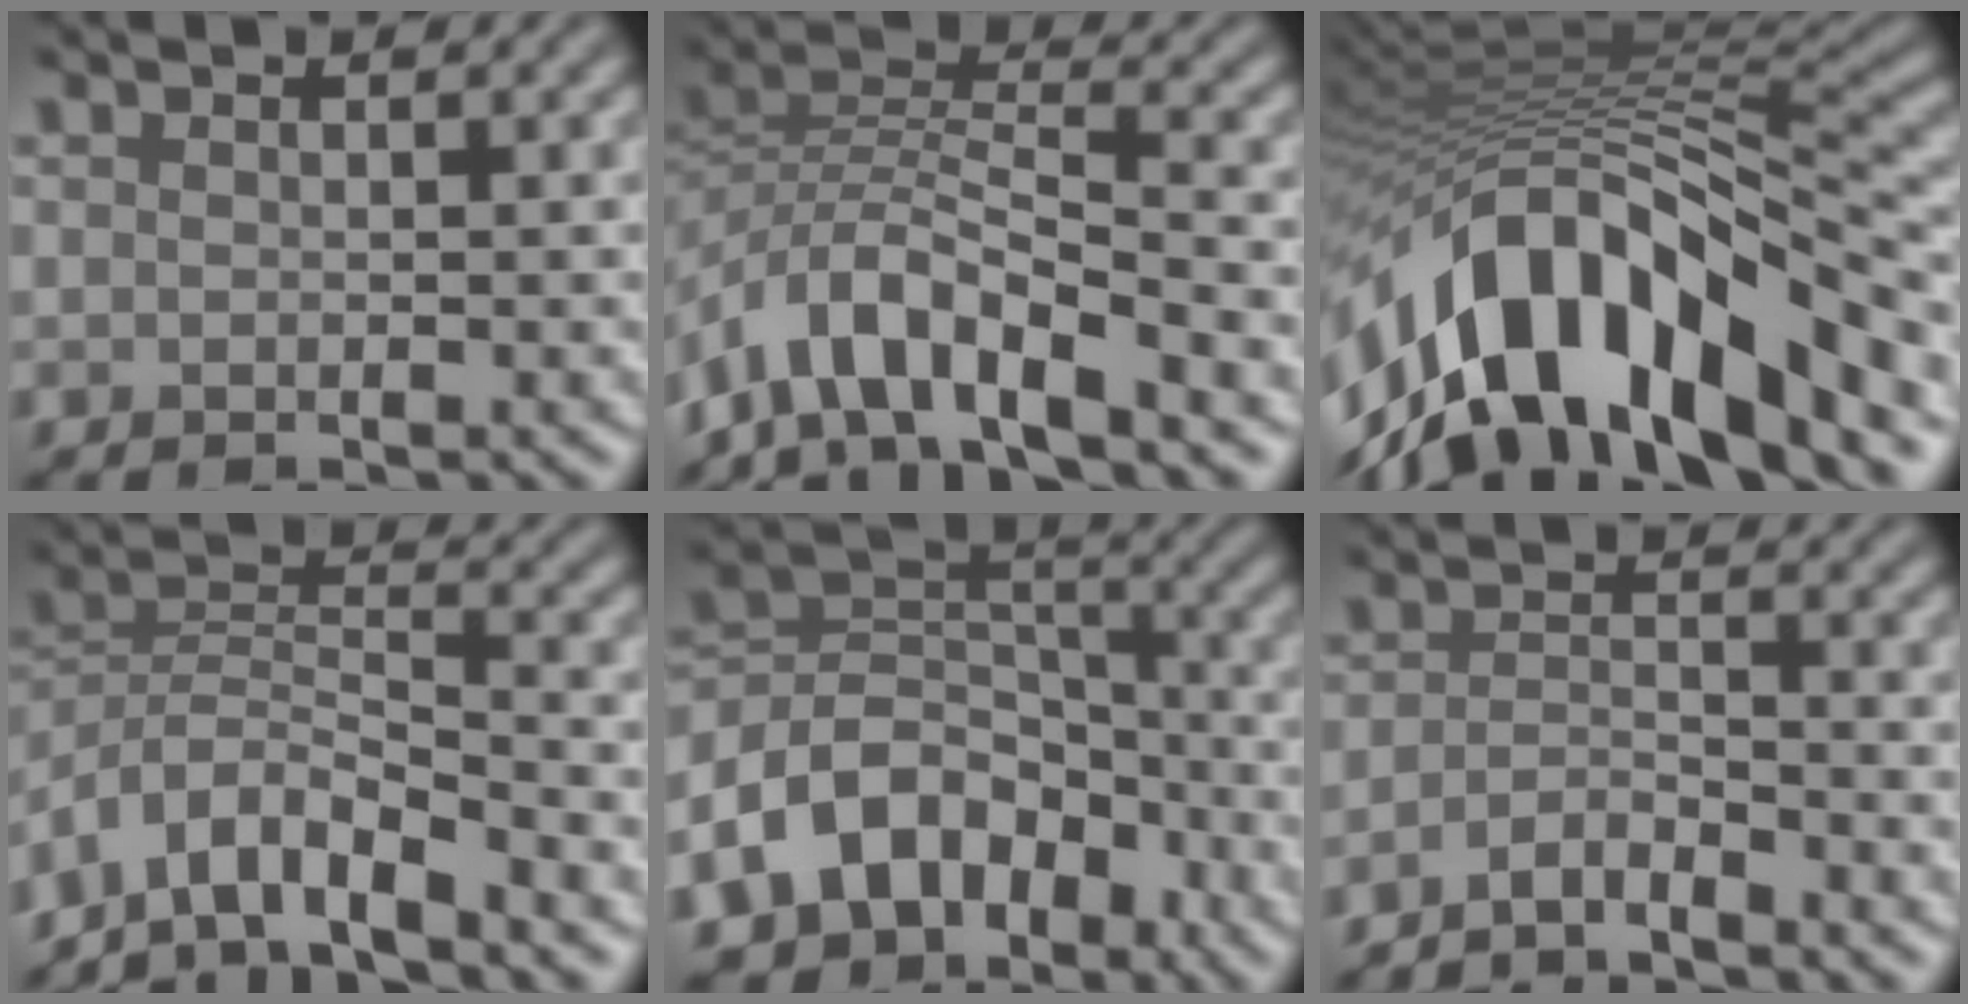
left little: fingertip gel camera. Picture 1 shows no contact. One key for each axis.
{"total": 7.5, "fx": -4.9, "fy": 2.6, "fz": 5.1, "tx": -0.083, "ty": 0.008, "tz": -0.100}
{"total": 14.8, "fx": -6.2, "fy": 6.8, "fz": 11.7, "tx": -0.198, "ty": 0.019, "tz": -0.105}
{"total": 6.7, "fx": -5.4, "fy": 1.8, "fz": 3.6, "tx": -0.056, "ty": 0.002, "tz": -0.104}
{"total": 9.9, "fx": -5.4, "fy": 7.1, "fz": 4.2, "tx": -0.076, "ty": 0.003, "tz": -0.103}
{"total": 2.5, "fx": -2.3, "fy": 0.4, "fz": 1.0, "tx": -0.018, "ty": 0.000, "tz": -0.053}